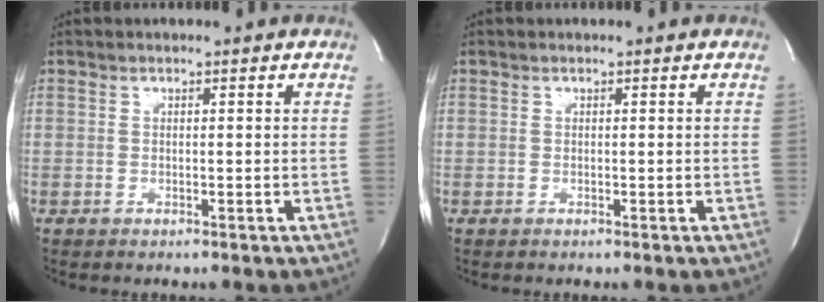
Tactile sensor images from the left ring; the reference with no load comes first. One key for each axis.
{"total": 0.0}